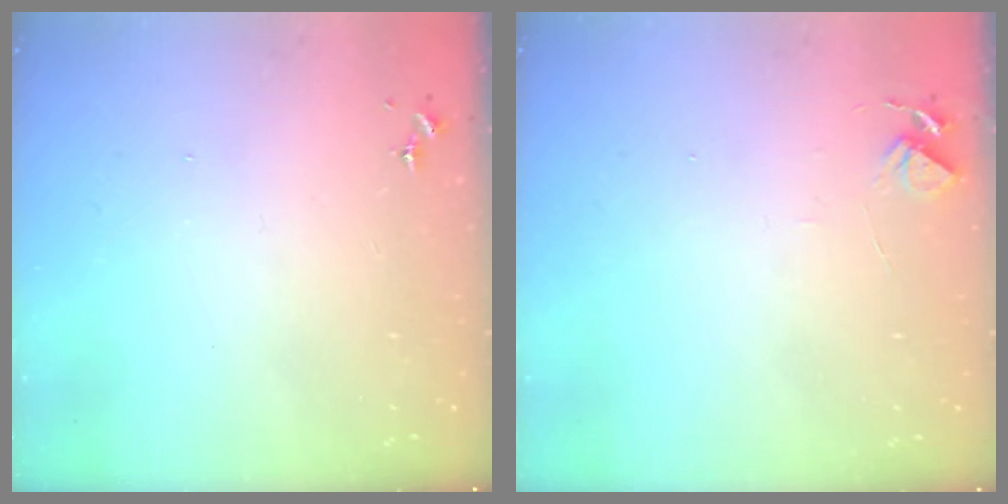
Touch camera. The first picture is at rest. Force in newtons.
{"total": 5.1, "press": 5.1, "slide": 0.5}